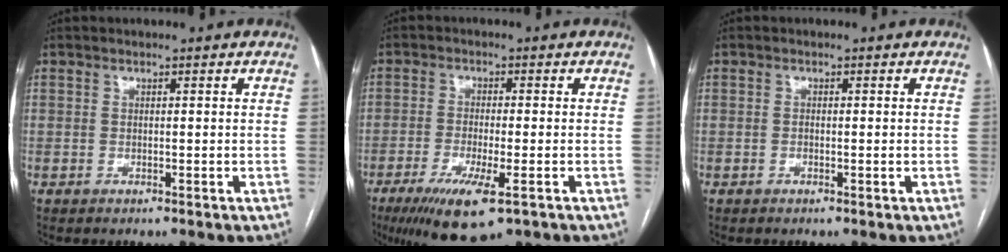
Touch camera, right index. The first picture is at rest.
{"total": 10.0, "force": [-5.5, 1.6, 8.2], "torque": [-0.148, -0.027, -0.089]}
{"total": 0.7, "force": [-0.2, 0.2, 0.7], "torque": [-0.011, 0.000, -0.003]}